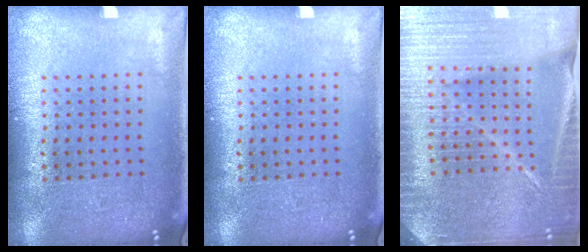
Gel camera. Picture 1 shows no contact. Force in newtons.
{"total": 0.0}
{"total": 4.9, "press": 4.5, "slide": 2.1}